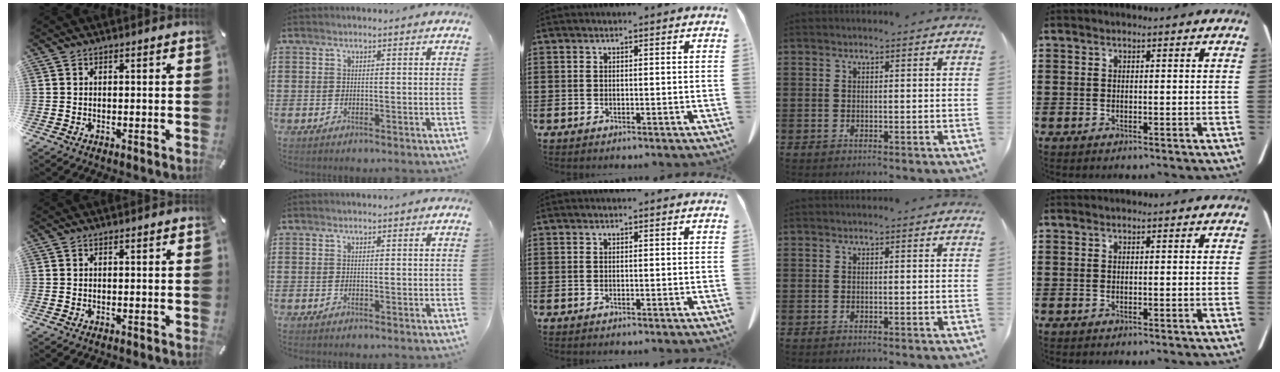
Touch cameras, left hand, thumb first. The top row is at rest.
{}